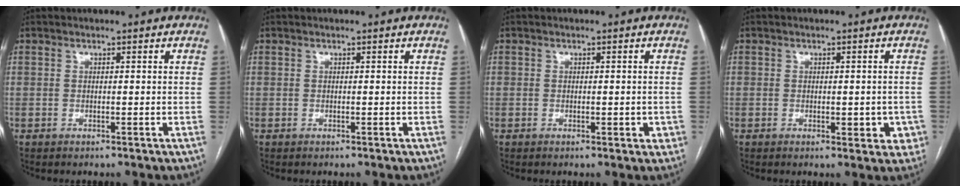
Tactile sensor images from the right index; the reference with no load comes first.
{"total": 0.0}
{"total": 2.2, "force": [-0.5, 1.5, 1.6], "torque": [-0.014, 0.008, -0.002]}
{"total": 4.5, "force": [-1.2, 2.7, 3.5], "torque": [-0.021, 0.008, -0.009]}